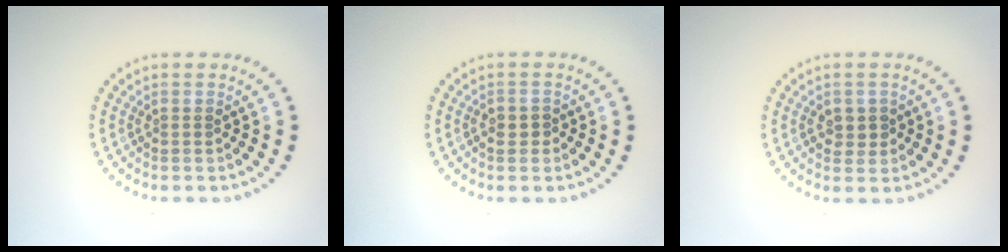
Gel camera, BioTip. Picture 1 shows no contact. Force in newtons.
{"total": 0.9, "press": 0.8, "slide": 0.2}
{"total": 1.5, "press": 1.4, "slide": 0.2}